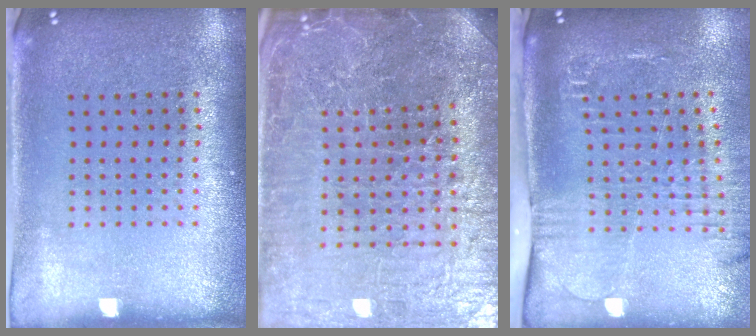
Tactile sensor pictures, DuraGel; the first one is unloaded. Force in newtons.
{"total": 5.7, "press": 5.3, "slide": 2.0}
{"total": 2.5, "press": 2.1, "slide": 1.3}